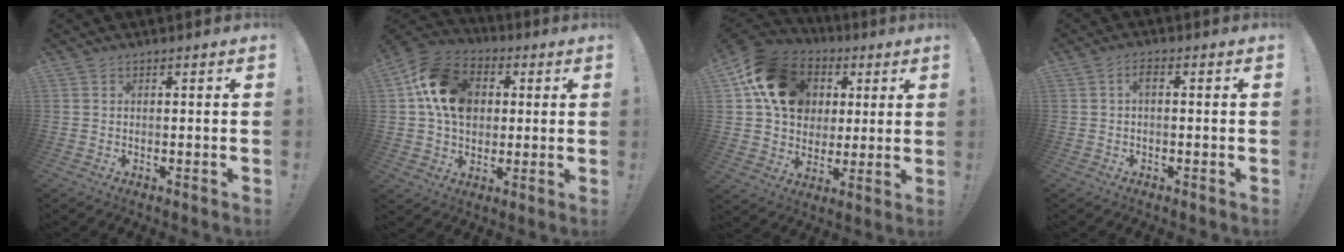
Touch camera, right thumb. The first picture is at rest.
{"total": 17.0, "force": [3.9, 13.2, 10.0], "torque": [-0.162, 0.000, 0.080]}
{"total": 18.2, "force": [5.9, 14.7, 9.1], "torque": [-0.124, -0.013, 0.128]}
{"total": 2.3, "force": [-0.2, 1.0, 2.1], "torque": [-0.045, 0.012, -0.006]}